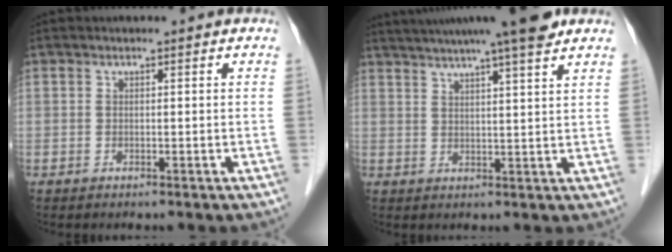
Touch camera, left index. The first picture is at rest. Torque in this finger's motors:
{"motor_torque": [0.92, -1.02, 0.76, 0.20]}